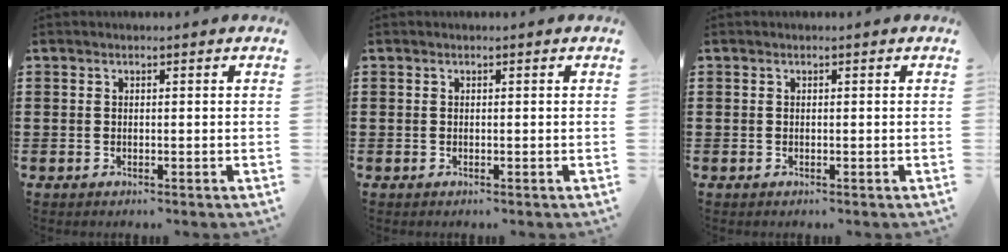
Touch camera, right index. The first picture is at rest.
{"total": 0.0}
{"total": 0.0}